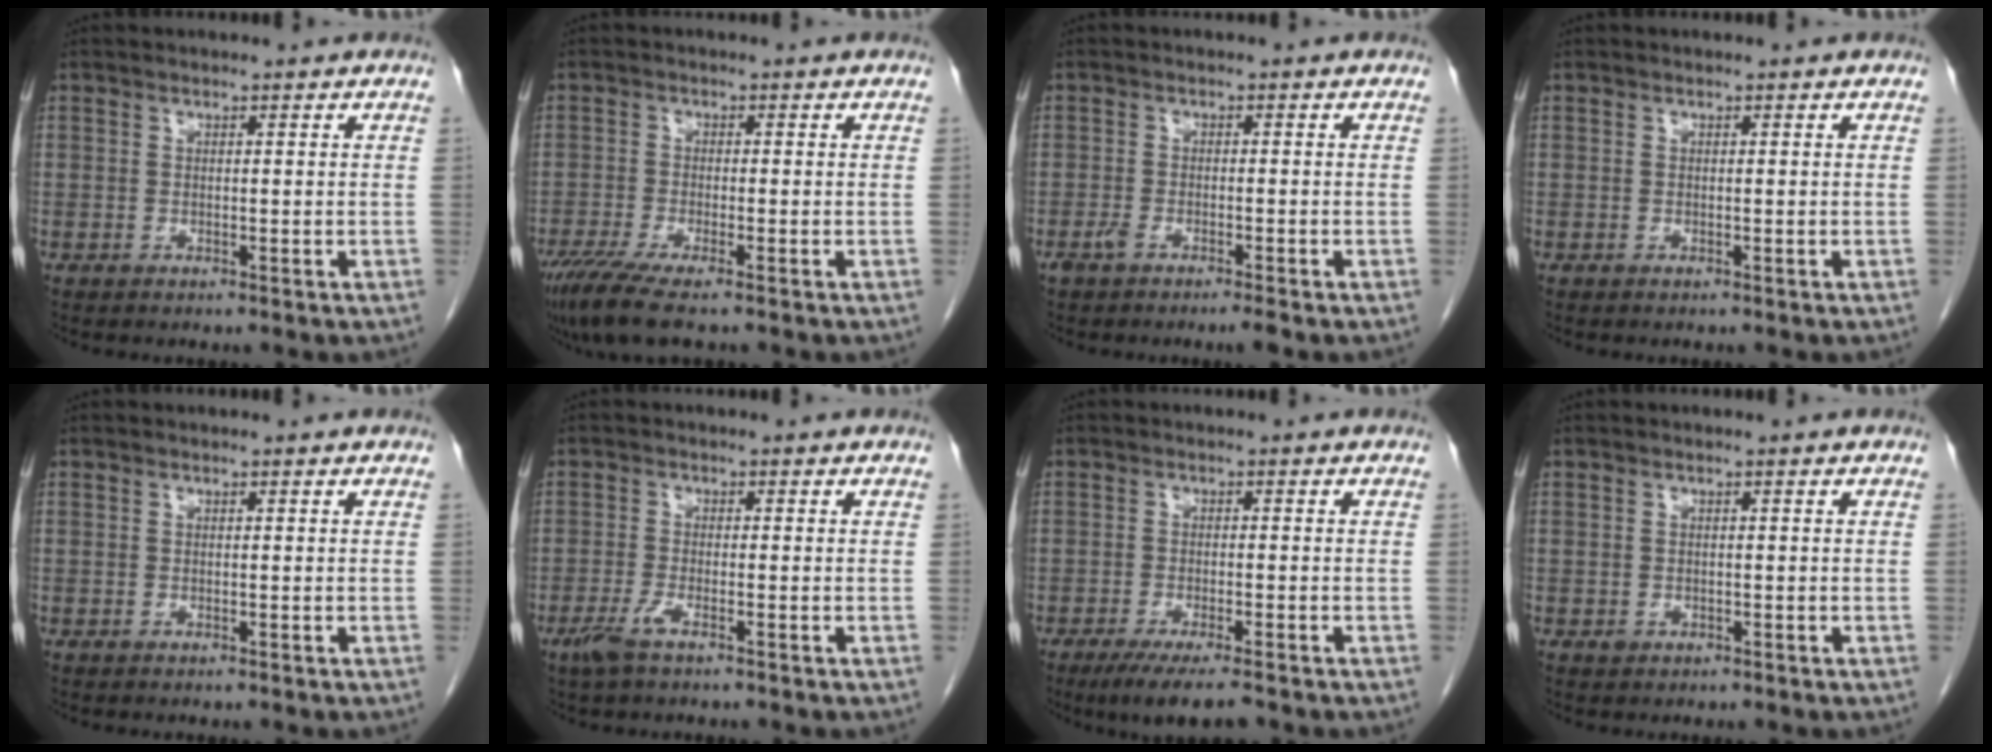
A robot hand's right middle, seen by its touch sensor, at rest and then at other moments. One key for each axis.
{"total": 6.7, "fx": -4.9, "fy": 0.4, "fz": 4.6, "tx": -0.082, "ty": -0.018, "tz": -0.089}
{"total": 2.6, "fx": -1.9, "fy": 0.1, "fz": 1.8, "tx": -0.035, "ty": -0.004, "tz": -0.036}
{"total": 0.0}
{"total": 0.0}
{"total": 2.9, "fx": -1.8, "fy": 0.3, "fz": 2.2, "tx": -0.053, "ty": -0.007, "tz": -0.040}
{"total": 6.5, "fx": -4.9, "fy": 0.5, "fz": 4.2, "tx": -0.066, "ty": -0.017, "tz": -0.077}
{"total": 0.6, "fx": -0.2, "fy": 0.6, "fz": 0.2, "tx": -0.002, "ty": 0.001, "tz": -0.001}